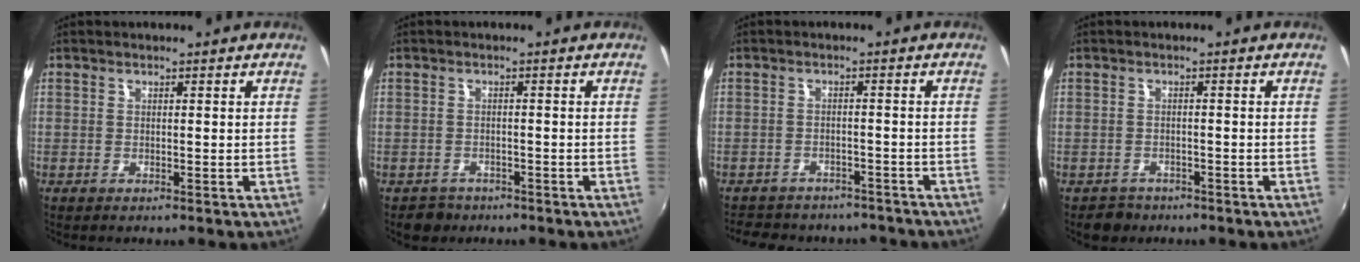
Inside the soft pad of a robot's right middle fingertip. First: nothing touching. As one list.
[{"total": 3.0, "force": [-2.0, 2.2, 0.4], "torque": [-0.017, 0.000, -0.031]}, {"total": 13.4, "force": [-11.3, 5.5, 4.6], "torque": [-0.105, -0.003, -0.149]}, {"total": 3.0, "force": [-2.1, 2.1, 0.3], "torque": [-0.015, 0.000, -0.033]}]